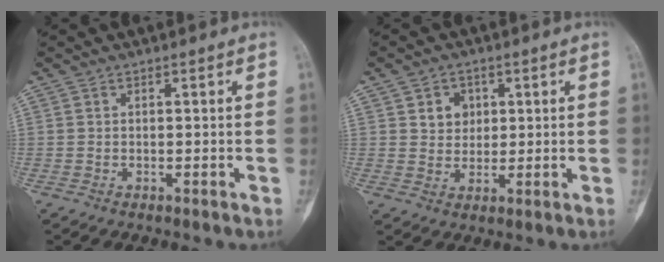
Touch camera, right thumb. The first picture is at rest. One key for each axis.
{"total": 4.7, "fx": 1.6, "fy": 4.0, "fz": 1.9, "tx": -0.006, "ty": -0.005, "tz": 0.027}